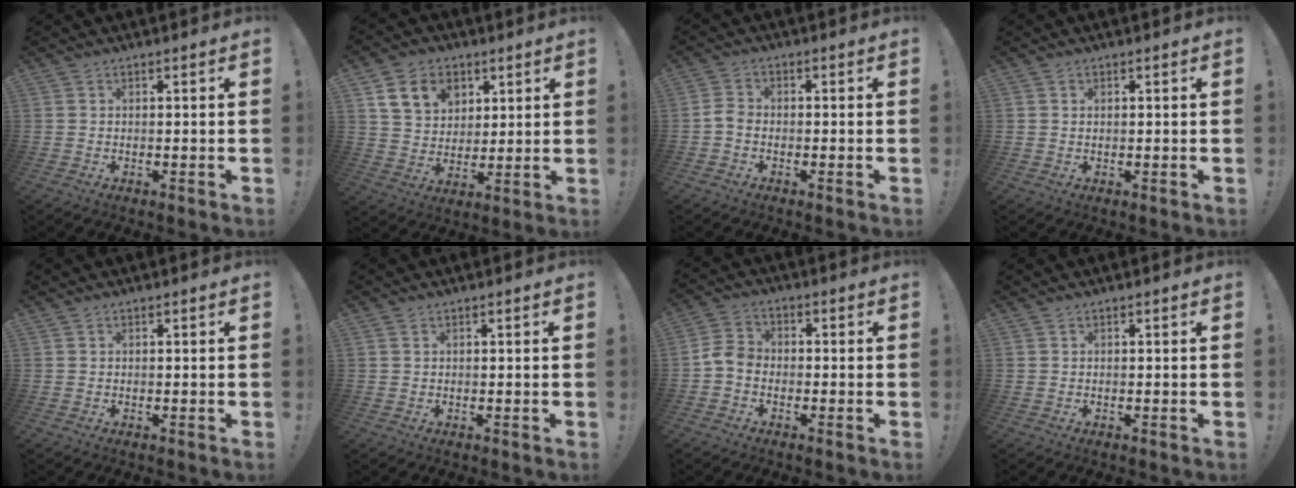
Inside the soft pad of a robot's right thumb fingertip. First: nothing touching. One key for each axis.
{"total": 12.6, "fx": 6.1, "fy": 9.6, "fz": 5.4, "tx": -0.086, "ty": -0.020, "tz": 0.121}
{"total": 3.4, "fx": -1.4, "fy": 2.2, "fz": 2.2, "tx": -0.043, "ty": 0.010, "tz": -0.025}
{"total": 0.6, "fx": 0.4, "fy": 0.3, "fz": 0.4, "tx": -0.010, "ty": 0.002, "tz": 0.008}
{"total": 0.0}
{"total": 0.8, "fx": 0.4, "fy": 0.6, "fz": 0.3, "tx": -0.005, "ty": 0.001, "tz": 0.008}
{"total": 6.0, "fx": -2.5, "fy": 4.4, "fz": 3.3, "tx": -0.076, "ty": 0.018, "tz": -0.043}
{"total": 0.0}